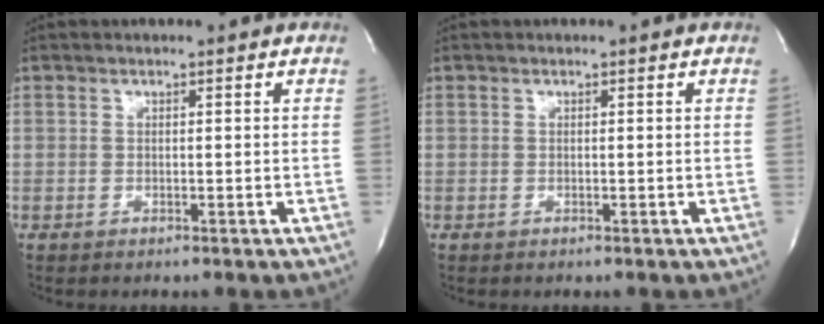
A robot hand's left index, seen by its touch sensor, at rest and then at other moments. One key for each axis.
{"total": 0.0}